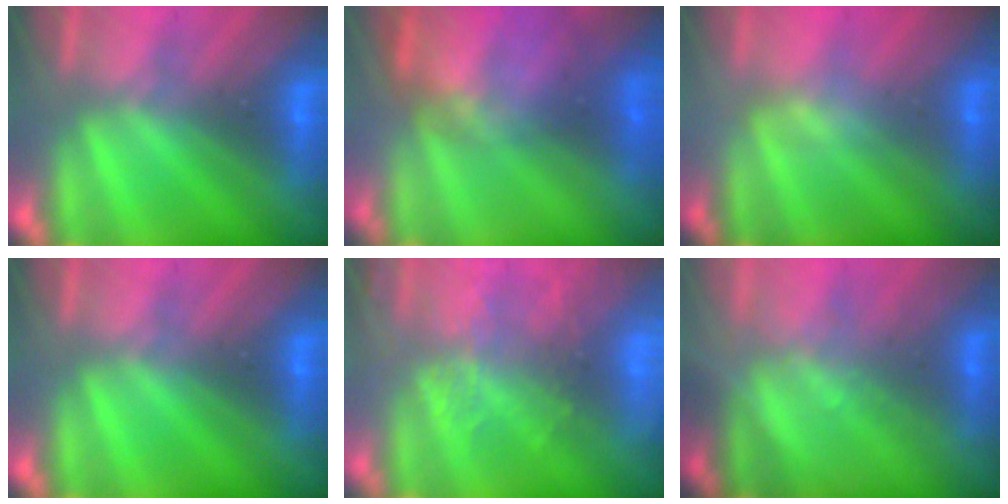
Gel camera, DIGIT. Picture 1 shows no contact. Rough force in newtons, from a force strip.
{"total": 6.1}
{"total": 2.4}
{"total": 0.0}
{"total": 7.2}
{"total": 1.4}